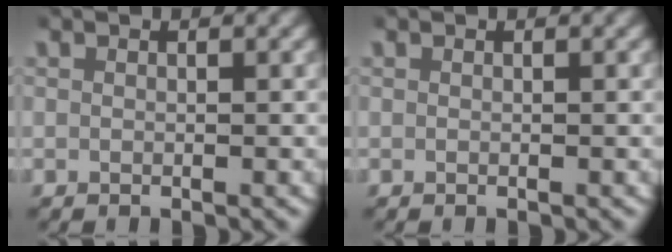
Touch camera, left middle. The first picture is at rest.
{"total": 0.0}